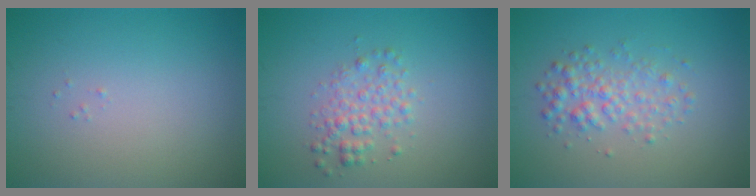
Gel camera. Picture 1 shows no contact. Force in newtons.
{"total": 2.5, "press": 2.5, "slide": 0.1}
{"total": 2.7, "press": 2.7, "slide": 0.1}